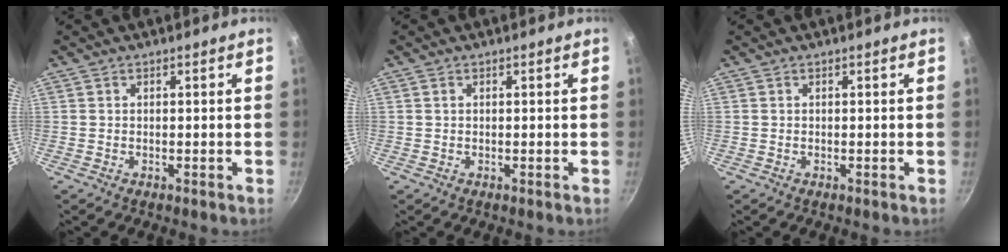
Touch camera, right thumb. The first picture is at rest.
{"total": 0.5, "force": [0.3, 0.2, 0.4], "torque": [-0.008, 0.001, 0.005]}
{"total": 0.0}